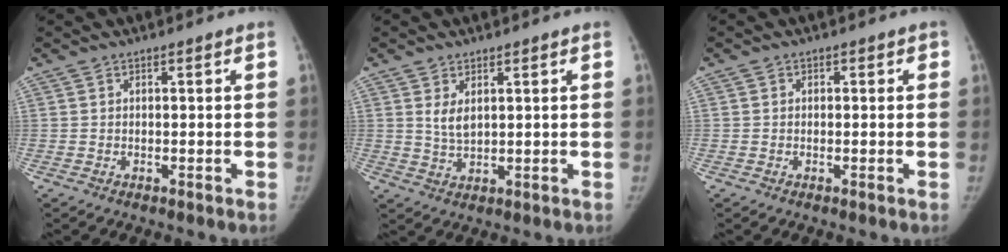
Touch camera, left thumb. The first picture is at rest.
{"total": 3.4, "force": [1.4, 1.8, 2.5], "torque": [-0.040, -0.012, 0.034]}
{"total": 0.9, "force": [0.1, 0.9, 0.2], "torque": [0.010, 0.003, -0.005]}